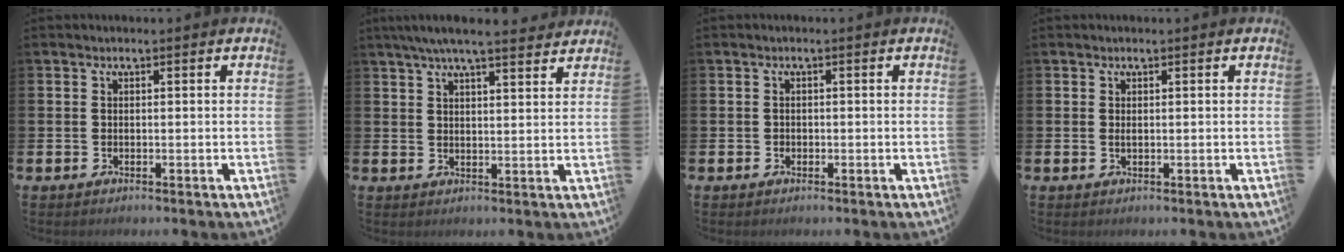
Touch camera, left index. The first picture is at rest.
{"total": 5.7, "force": [5.2, 0.4, 2.3], "torque": [-0.048, -0.017, 0.092]}
{"total": 0.6, "force": [-0.2, 0.6, 0.1], "torque": [0.005, 0.002, -0.007]}
{"total": 0.5, "force": [0.2, 0.1, 0.5], "torque": [-0.002, -0.002, 0.001]}